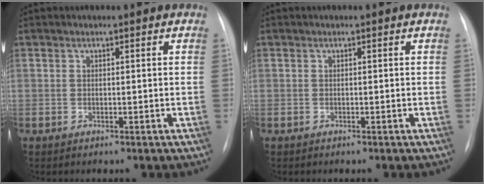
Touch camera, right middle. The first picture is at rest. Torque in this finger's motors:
{"motor_torque": [-0.14, -0.10, -0.02, 0.01]}